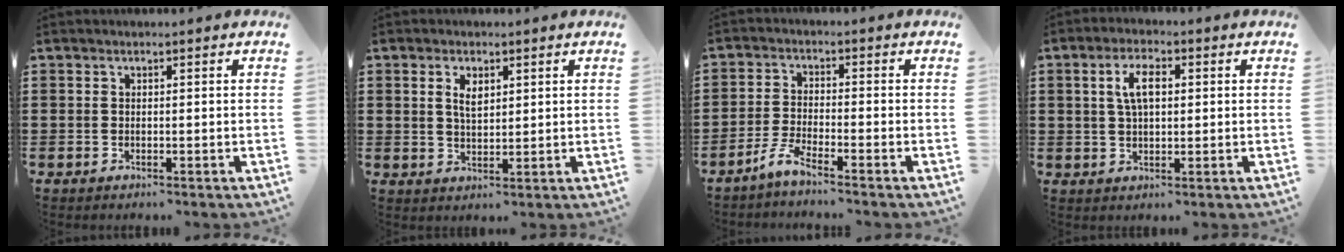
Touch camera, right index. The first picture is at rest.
{"total": 2.9, "force": [0.9, 1.5, 2.3], "torque": [-0.051, 0.005, 0.015]}
{"total": 3.5, "force": [-3.0, -0.1, 1.9], "torque": [-0.057, -0.006, -0.064]}
{"total": 5.2, "force": [1.0, 2.2, 4.6], "torque": [-0.095, 0.010, 0.015]}